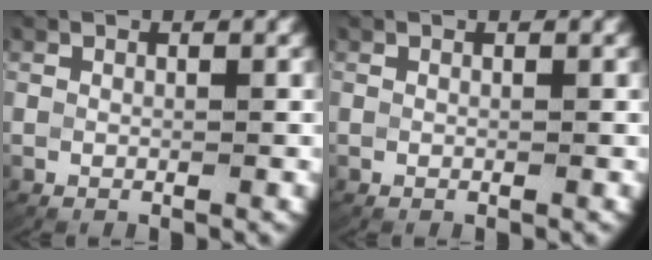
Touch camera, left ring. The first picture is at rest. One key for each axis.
{"total": 0.0}